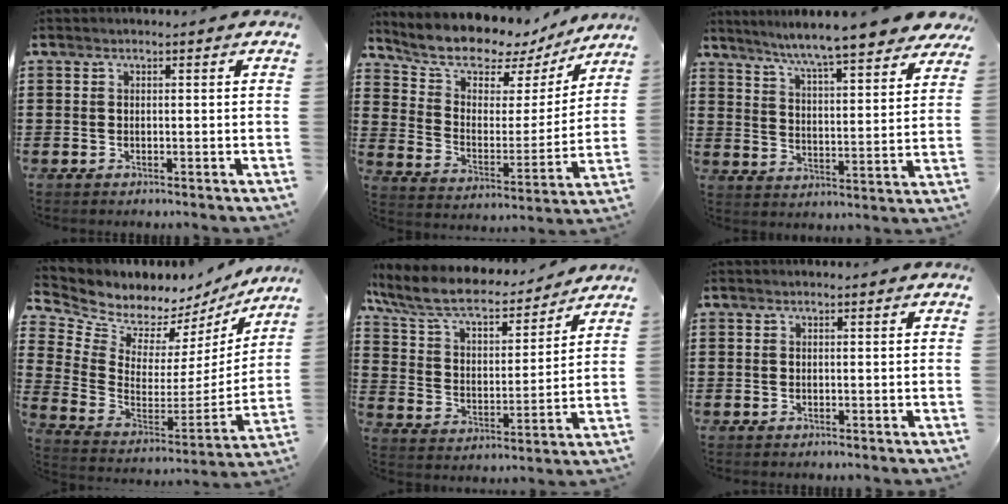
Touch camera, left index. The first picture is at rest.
{"total": 8.7, "force": [7.8, 3.1, 2.2], "torque": [-0.075, -0.061, 0.134]}
{"total": 7.2, "force": [6.7, -0.6, 2.6], "torque": [-0.081, -0.048, 0.111]}
{"total": 6.1, "force": [5.4, 2.7, -0.2], "torque": [-0.040, -0.055, 0.097]}
{"total": 8.9, "force": [7.6, 2.4, 4.0], "torque": [-0.109, -0.041, 0.130]}
{"total": 0.0}